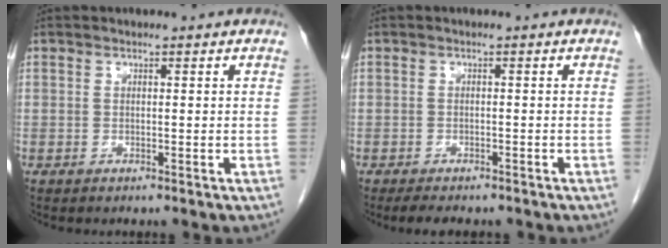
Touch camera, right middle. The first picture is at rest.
{"total": 4.5, "force": [-3.7, 1.4, 2.1], "torque": [-0.035, -0.011, -0.047]}